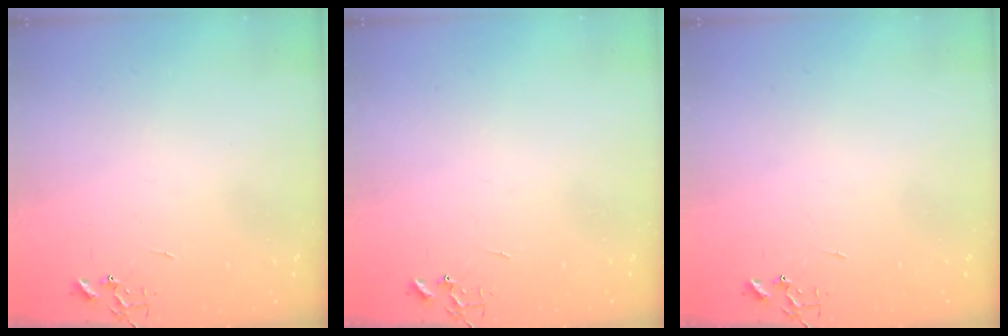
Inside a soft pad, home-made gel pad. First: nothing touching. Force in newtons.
{"total": 0.0}
{"total": 0.0}